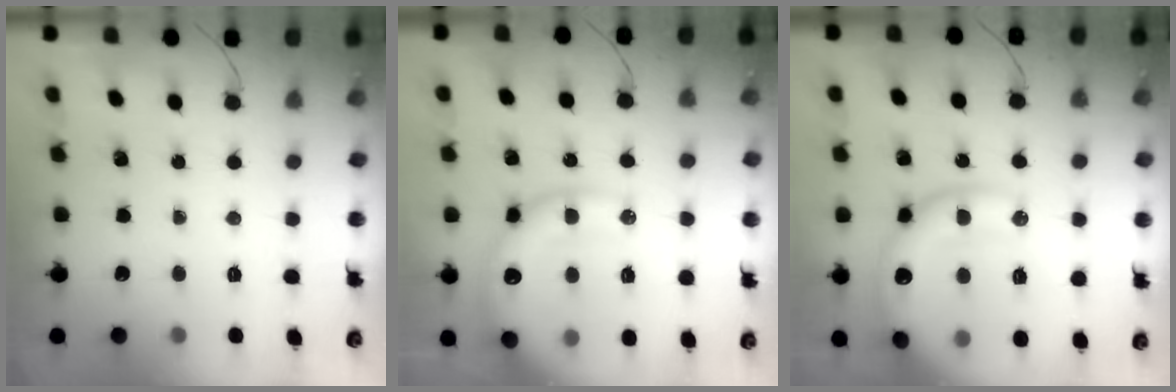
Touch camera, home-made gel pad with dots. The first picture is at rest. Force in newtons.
{"total": 19.1, "press": 18.7, "slide": 3.7}
{"total": 21.9, "press": 21.7, "slide": 3.0}